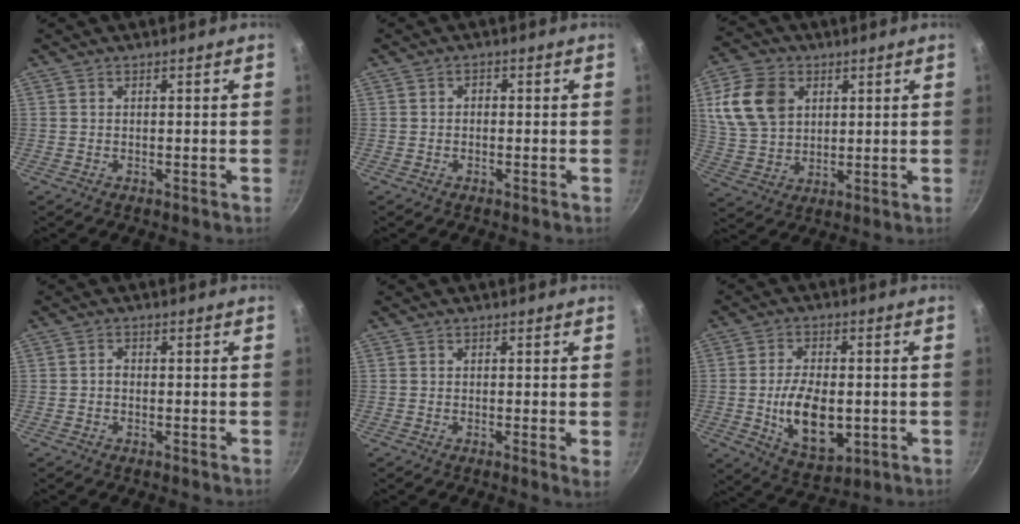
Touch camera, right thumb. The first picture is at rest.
{"total": 1.1, "force": [-0.4, 0.9, 0.6], "torque": [-0.010, 0.007, -0.007]}
{"total": 13.0, "force": [4.1, 9.7, 7.7], "torque": [-0.130, -0.006, 0.082]}
{"total": 1.2, "force": [-0.4, 0.9, 0.7], "torque": [-0.011, 0.008, -0.009]}
{"total": 1.4, "force": [0.2, 0.0, 1.4], "torque": [-0.020, -0.007, -0.002]}
{"total": 12.8, "force": [-1.6, 7.1, 10.5], "torque": [-0.166, -0.004, -0.017]}